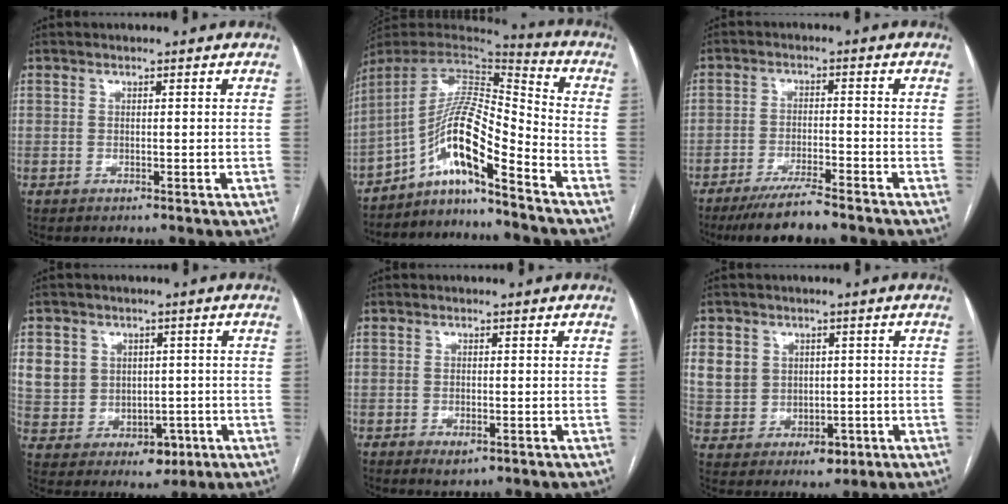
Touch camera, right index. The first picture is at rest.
{"total": 13.1, "force": [-8.0, 0.8, 10.3], "torque": [-0.184, 0.021, -0.140]}
{"total": 7.8, "force": [-6.6, 0.5, 4.2], "torque": [-0.070, -0.021, -0.111]}
{"total": 10.6, "force": [1.3, 10.0, 3.4], "torque": [-0.072, 0.033, 0.051]}
{"total": 2.0, "force": [-0.9, 0.9, 1.5], "torque": [-0.024, -0.001, -0.008]}
{"total": 9.5, "force": [1.1, 8.7, 3.6], "torque": [-0.076, 0.024, 0.044]}